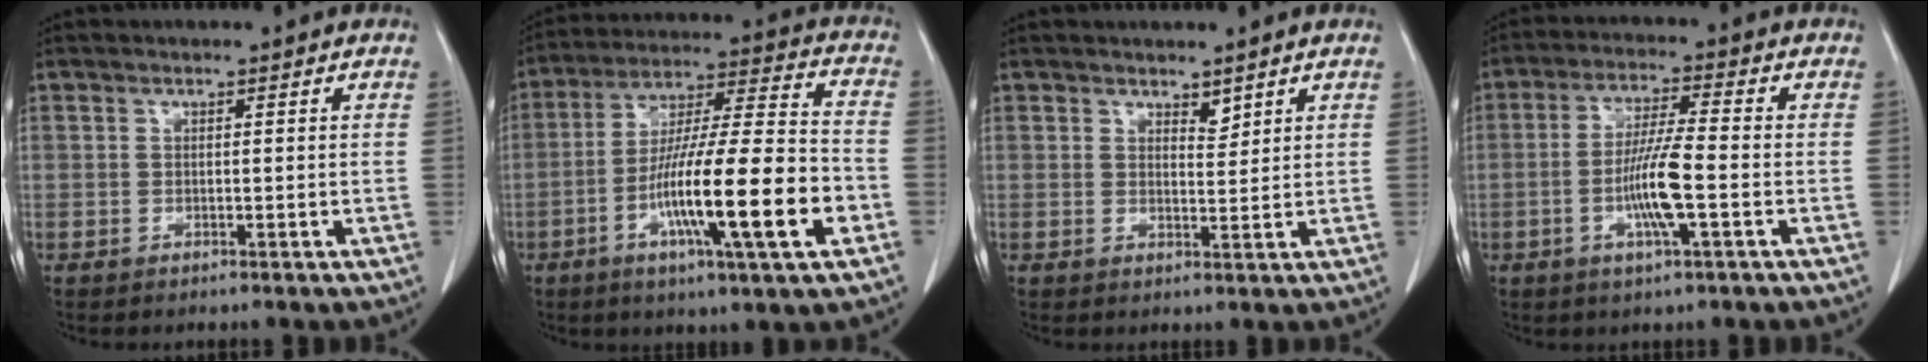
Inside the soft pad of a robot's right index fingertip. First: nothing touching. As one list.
[{"total": 19.7, "force": [-6.6, 1.2, 18.5], "torque": [-0.314, -0.011, -0.110]}, {"total": 2.0, "force": [1.6, 0.7, 0.9], "torque": [-0.014, -0.006, 0.029]}, {"total": 8.4, "force": [-2.3, 0.4, 8.1], "torque": [-0.157, -0.005, -0.045]}]